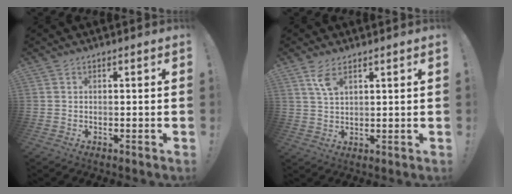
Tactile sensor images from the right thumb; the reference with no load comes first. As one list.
[{"total": 5.3, "force": [3.0, 2.1, 3.7], "torque": [-0.062, -0.013, 0.054]}]